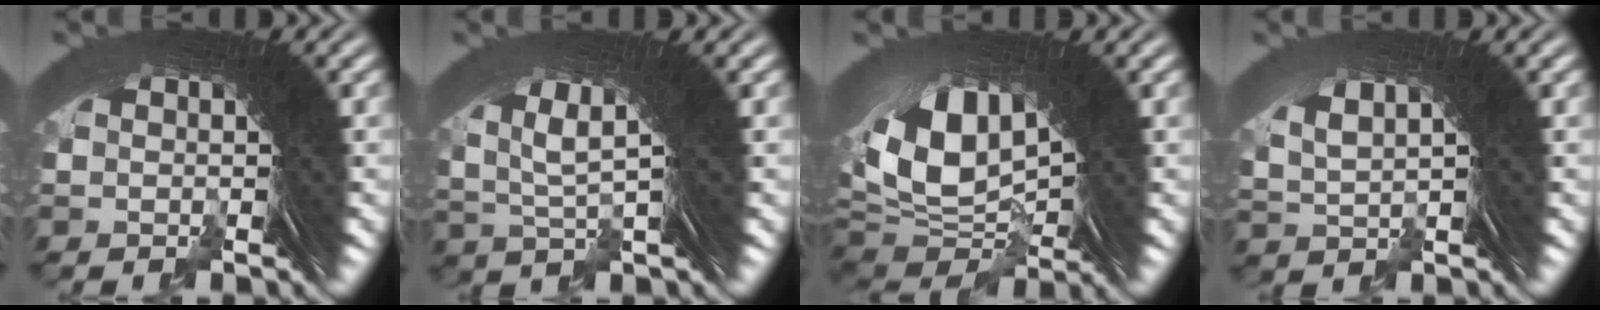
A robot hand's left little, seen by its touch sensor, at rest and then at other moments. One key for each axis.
{"total": 7.8, "fx": 3.4, "fy": 2.8, "fz": 6.4, "tx": -0.104, "ty": 0.016, "tz": 0.047}
{"total": 11.2, "fx": 1.3, "fy": 7.7, "fz": 8.0, "tx": -0.169, "ty": -0.014, "tz": 0.028}
{"total": 3.9, "fx": 2.2, "fy": 1.2, "fz": 3.0, "tx": -0.058, "ty": 0.013, "tz": 0.042}